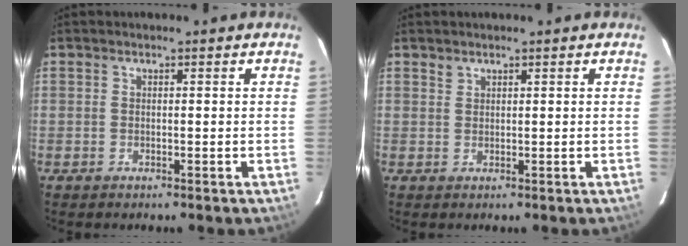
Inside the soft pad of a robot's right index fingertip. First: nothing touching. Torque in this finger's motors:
{"motor_torque": [0.22, 0.09, 0.03, 0.00]}